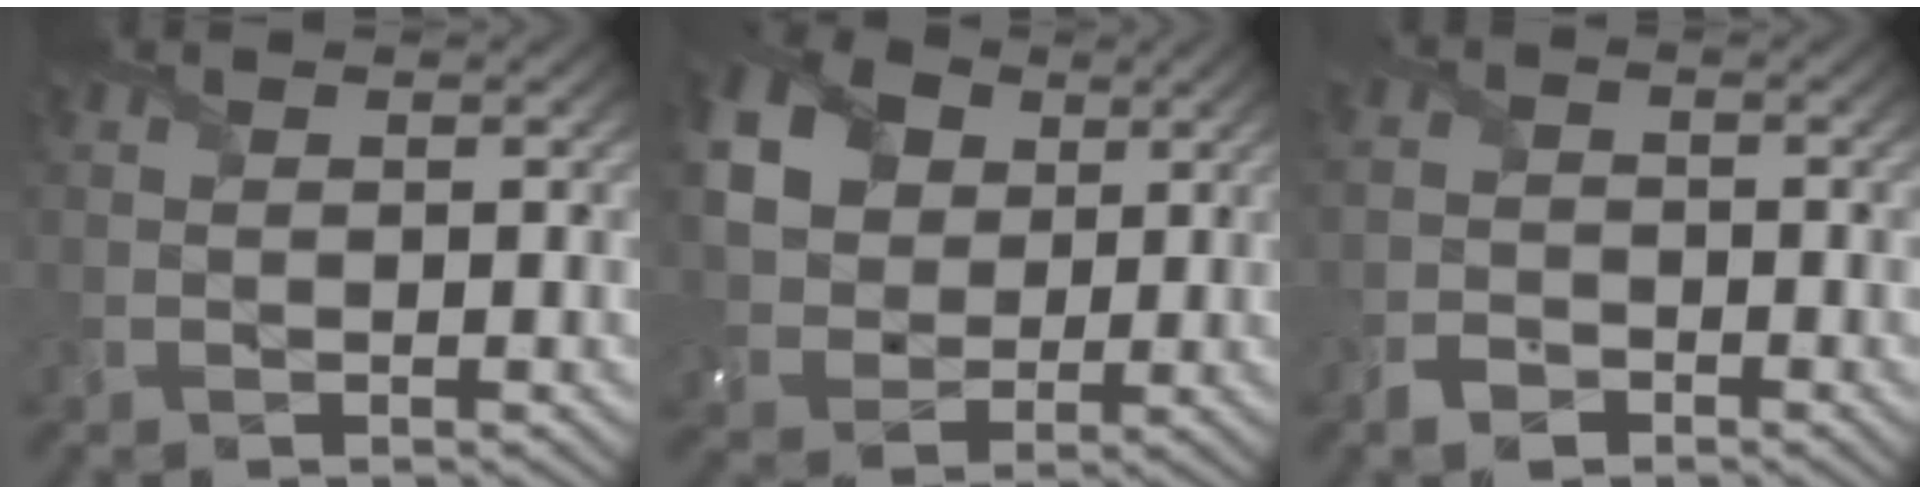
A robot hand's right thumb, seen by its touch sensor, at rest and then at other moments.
{"total": 12.2, "force": [4.5, 9.2, 6.5], "torque": [-0.192, 0.038, 0.087]}
{"total": 2.4, "force": [-1.9, 1.3, 0.7], "torque": [-0.019, 0.000, -0.045]}